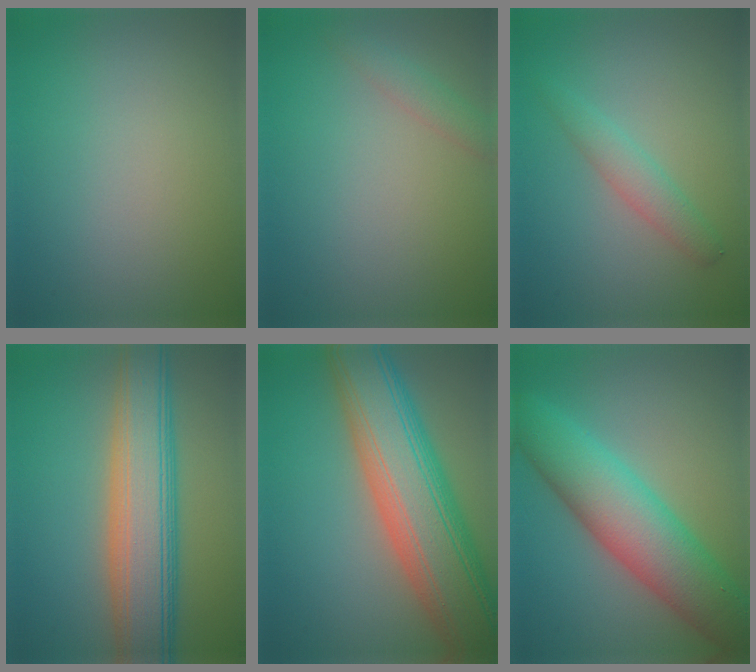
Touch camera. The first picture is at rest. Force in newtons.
{"total": 1.6, "press": 1.6, "slide": 0.0}
{"total": 2.3, "press": 2.3, "slide": 0.1}
{"total": 9.1, "press": 9.0, "slide": 0.6}
{"total": 12.7, "press": 12.7, "slide": 0.9}
{"total": 9.2, "press": 9.2, "slide": 0.3}